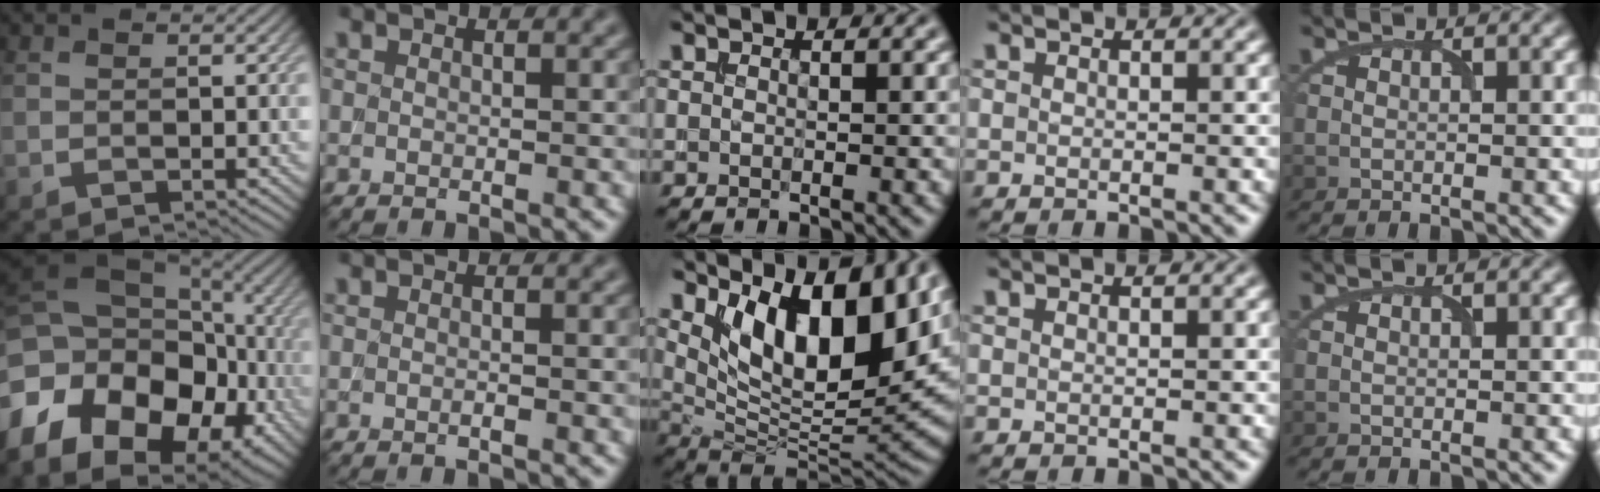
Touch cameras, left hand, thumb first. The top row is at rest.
{"thumb": {"total": 19.1, "force": [-7.1, 13.5, 11.5], "torque": [-0.247, -0.011, -0.095]}, "index": {"total": 1.1, "force": [0.0, 0.3, 1.0], "torque": [-0.012, -0.002, -0.006]}, "middle": {"total": 11.0, "force": [4.9, 4.4, 8.8], "torque": [-0.133, -0.014, 0.091]}}